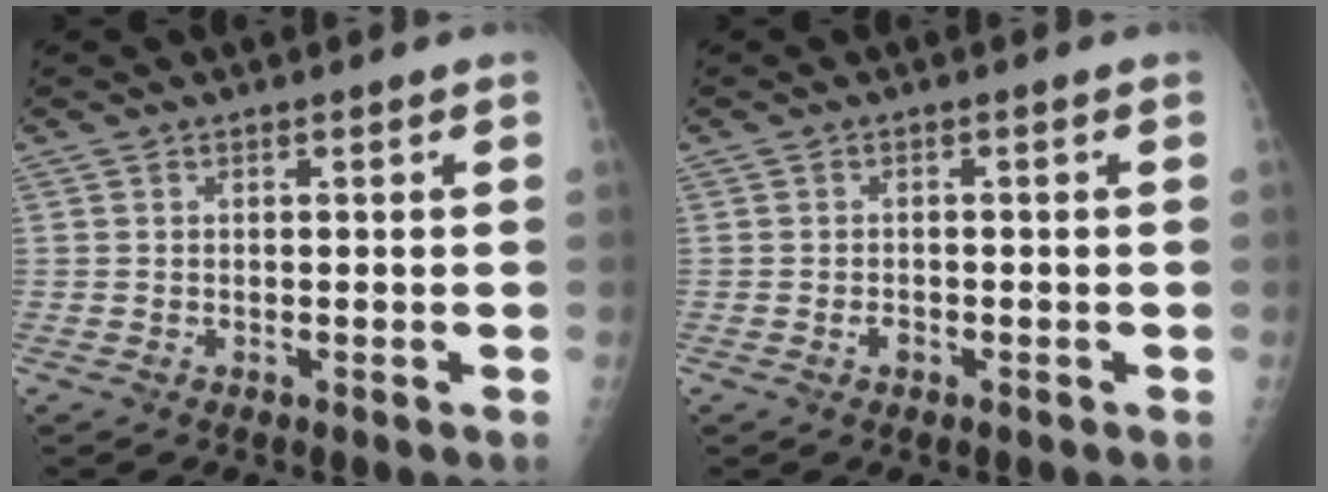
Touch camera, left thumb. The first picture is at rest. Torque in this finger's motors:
{"motor_torque": [-0.32, 0.03, 0.02, 0.01, 0.00]}